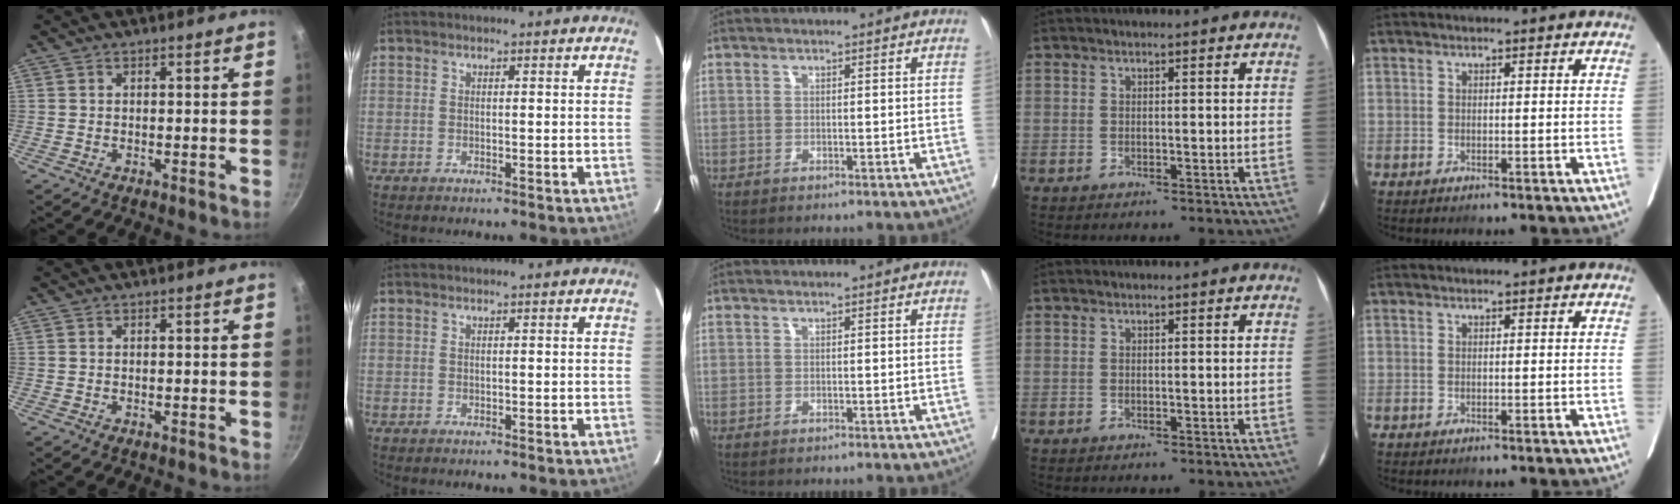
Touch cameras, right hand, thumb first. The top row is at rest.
{}